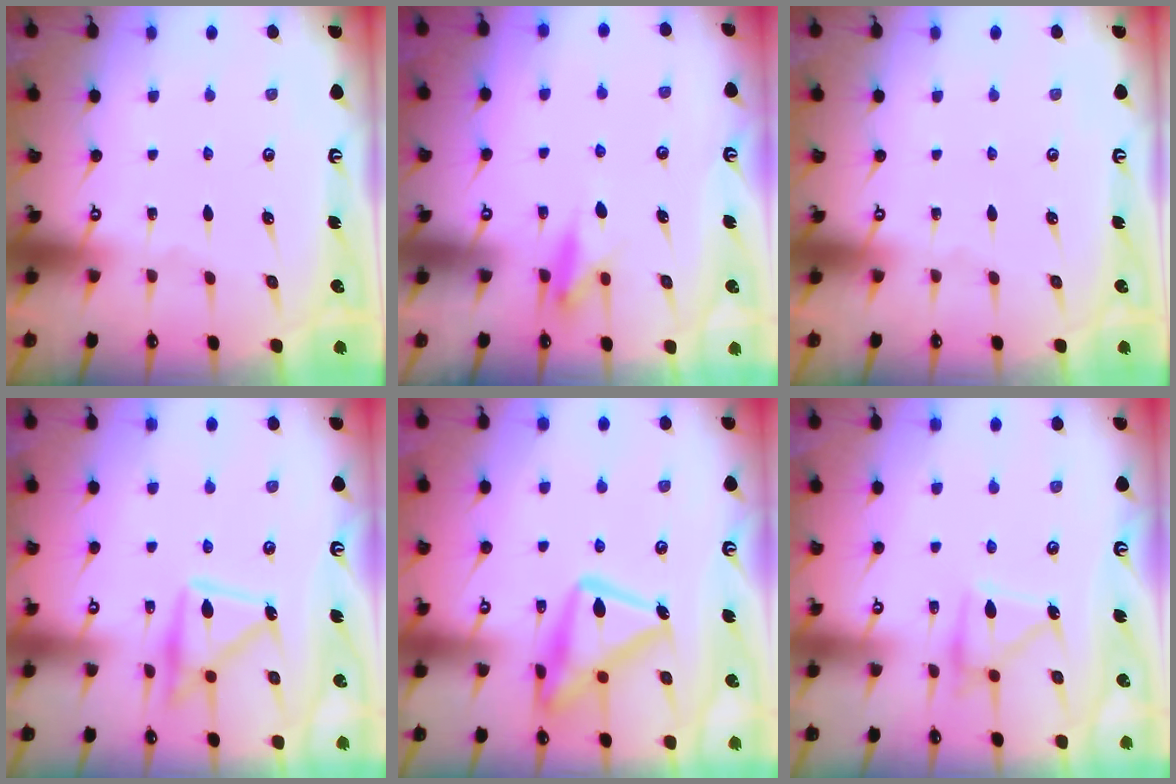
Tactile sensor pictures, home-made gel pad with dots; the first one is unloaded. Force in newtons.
{"total": 6.0, "press": 6.0, "slide": 0.6}
{"total": 0.0}
{"total": 15.8, "press": 15.8, "slide": 0.9}
{"total": 19.3, "press": 19.3, "slide": 1.3}
{"total": 13.1, "press": 13.1, "slide": 0.8}